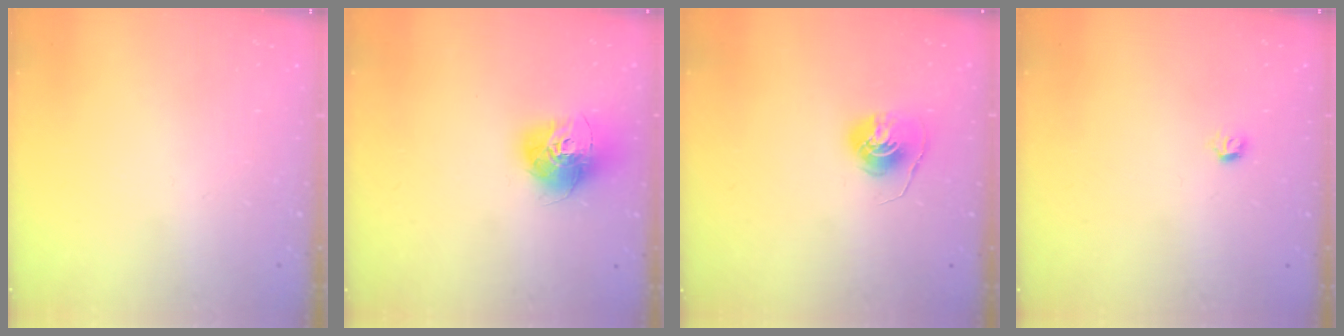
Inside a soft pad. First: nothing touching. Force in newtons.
{"total": 14.1, "press": 14.1, "slide": 1.3}
{"total": 6.4, "press": 6.4, "slide": 0.6}
{"total": 2.8, "press": 2.7, "slide": 0.8}